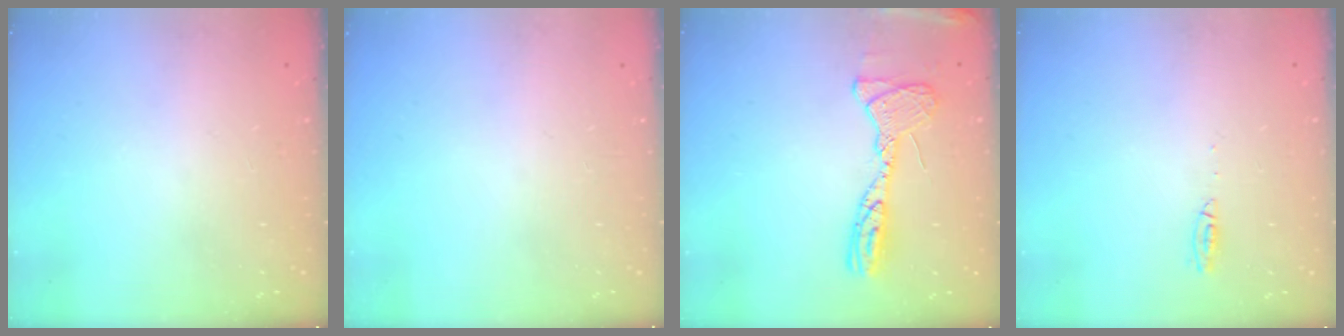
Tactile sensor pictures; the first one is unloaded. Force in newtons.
{"total": 0.0}
{"total": 13.7, "press": 13.7, "slide": 1.5}
{"total": 12.4, "press": 5.3, "slide": 11.2}